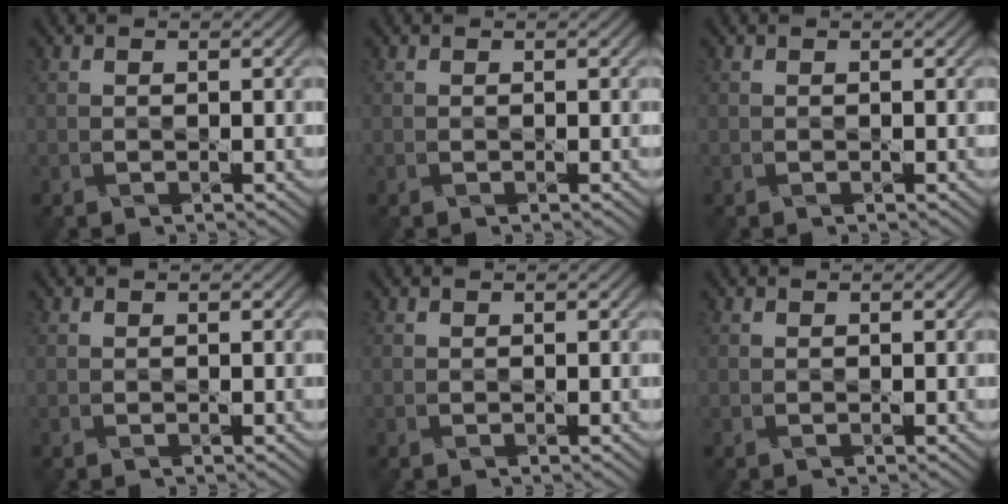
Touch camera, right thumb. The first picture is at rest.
{"total": 0.0}
{"total": 0.0}
{"total": 0.0}
{"total": 0.0}
{"total": 0.0}